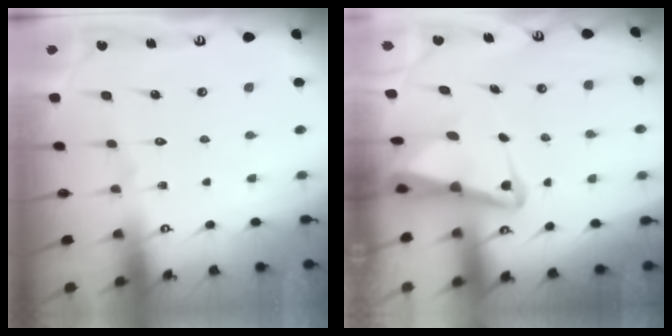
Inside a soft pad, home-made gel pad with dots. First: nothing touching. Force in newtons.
{"total": 4.9, "press": 4.8, "slide": 0.9}